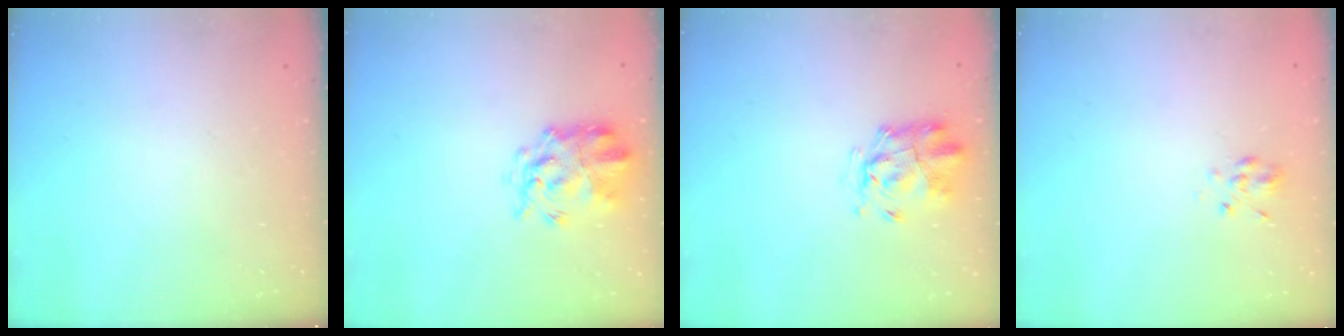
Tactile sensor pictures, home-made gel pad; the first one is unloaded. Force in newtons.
{"total": 4.6, "press": 4.5, "slide": 1.0}
{"total": 2.6, "press": 2.4, "slide": 0.9}
{"total": 4.1, "press": 3.9, "slide": 1.2}